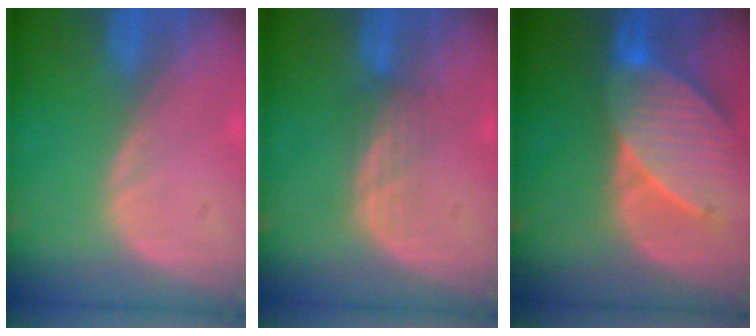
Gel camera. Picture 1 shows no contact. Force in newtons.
{"total": 3.1, "press": 2.6, "slide": 1.7}
{"total": 9.6, "press": 8.7, "slide": 4.0}